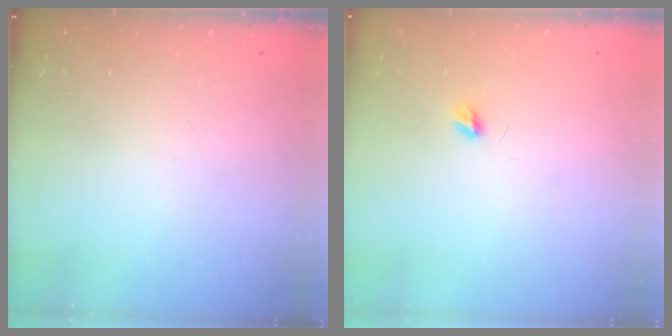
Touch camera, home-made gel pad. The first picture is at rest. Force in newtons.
{"total": 3.7, "press": 3.7, "slide": 0.3}